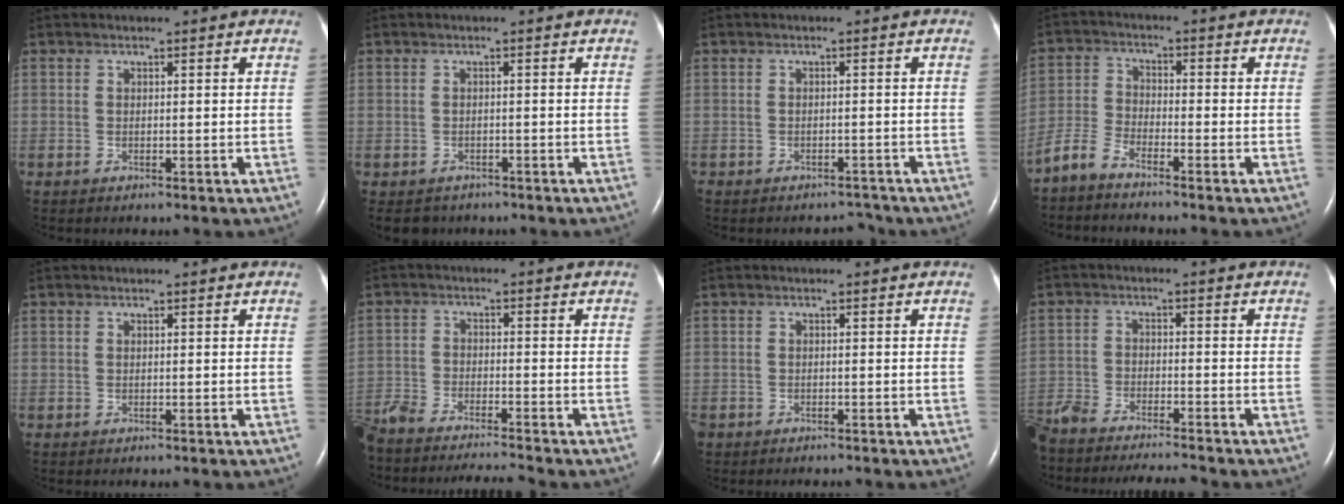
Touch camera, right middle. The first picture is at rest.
{"total": 3.7, "force": [-3.0, 2.1, 0.4], "torque": [-0.008, 0.001, -0.039]}
{"total": 2.4, "force": [-2.2, 0.9, -0.1], "torque": [0.005, -0.001, -0.034]}
{"total": 4.3, "force": [-4.0, 0.7, 1.6], "torque": [-0.044, -0.014, -0.088]}
{"total": 0.0}
{"total": 13.8, "force": [-12.8, 0.2, 5.2], "torque": [-0.093, -0.009, -0.209]}
{"total": 3.0, "force": [-2.6, 1.3, 0.8], "torque": [-0.015, -0.004, -0.039]}
{"total": 15.0, "force": [-13.6, 1.7, 6.3], "torque": [-0.125, -0.020, -0.213]}